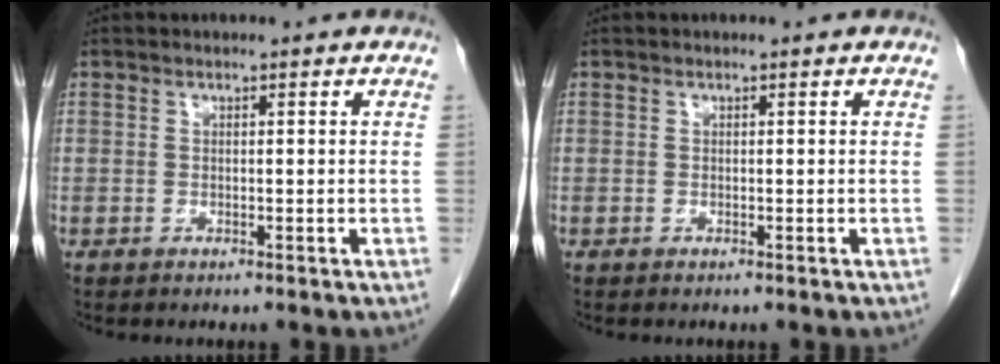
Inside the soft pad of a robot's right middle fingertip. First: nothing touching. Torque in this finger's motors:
{"motor_torque": [0.48, 0.06, 0.07, 0.01]}